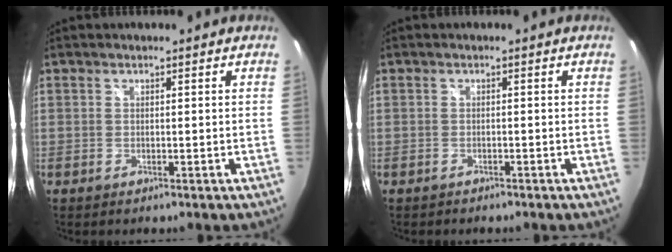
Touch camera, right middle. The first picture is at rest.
{"total": 1.1, "force": [-1.1, 0.4, 0.2], "torque": [-0.009, -0.004, -0.017]}